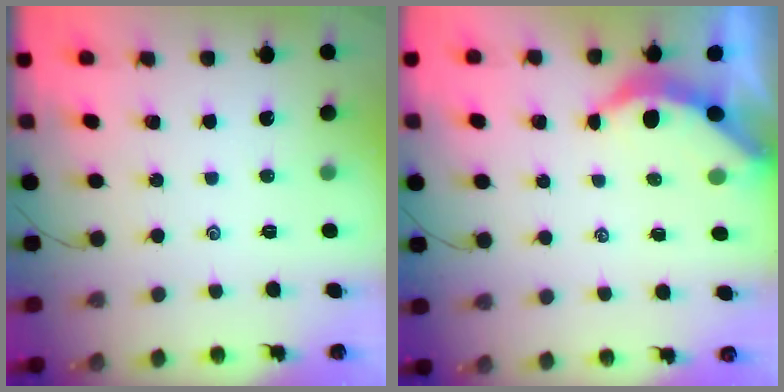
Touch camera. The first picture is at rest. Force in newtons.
{"total": 3.8, "press": 3.8, "slide": 0.5}